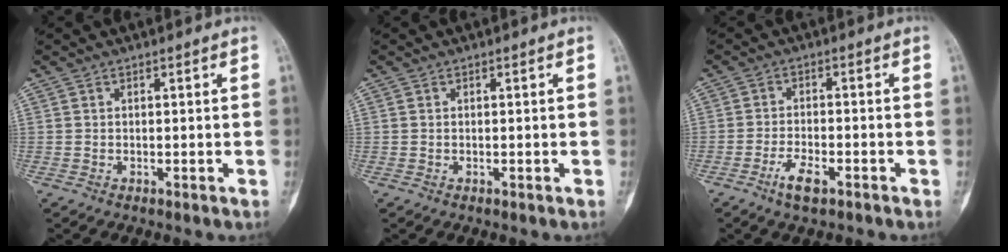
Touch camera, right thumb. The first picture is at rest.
{"total": 0.0}
{"total": 4.9, "force": [-2.9, 2.0, 3.4], "torque": [-0.062, 0.013, -0.053]}